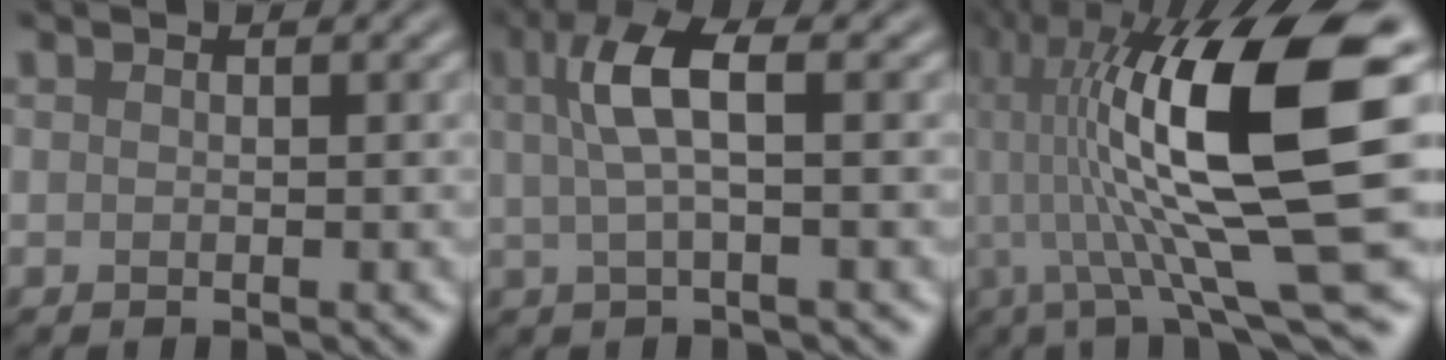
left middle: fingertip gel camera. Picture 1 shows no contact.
{"total": 4.4, "force": [1.0, 1.2, 4.1], "torque": [-0.081, 0.008, 0.018]}
{"total": 16.1, "force": [2.4, 3.6, 15.5], "torque": [-0.271, 0.010, 0.044]}